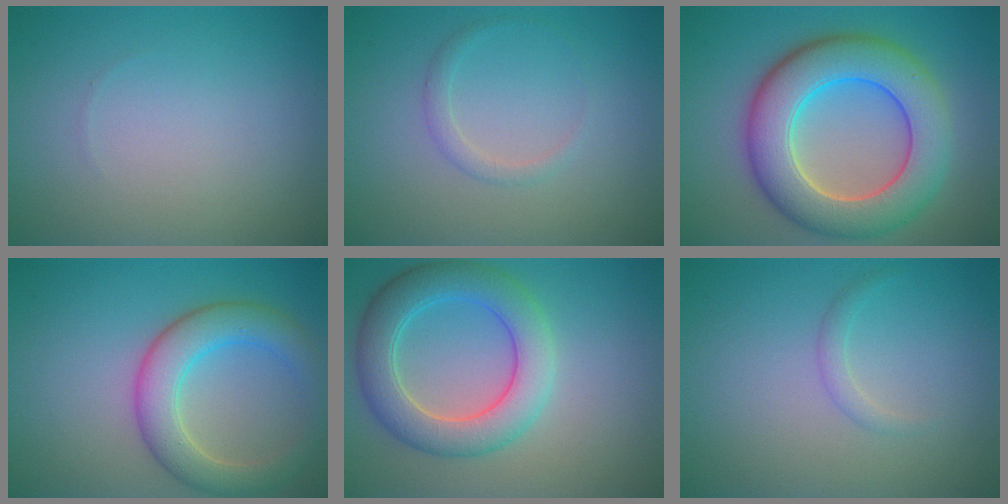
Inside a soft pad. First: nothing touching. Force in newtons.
{"total": 1.2, "press": 1.2, "slide": 0.1}
{"total": 9.7, "press": 9.7, "slide": 0.7}
{"total": 5.6, "press": 5.6, "slide": 0.2}
{"total": 6.1, "press": 6.1, "slide": 0.3}
{"total": 1.0, "press": 1.0, "slide": 0.1}